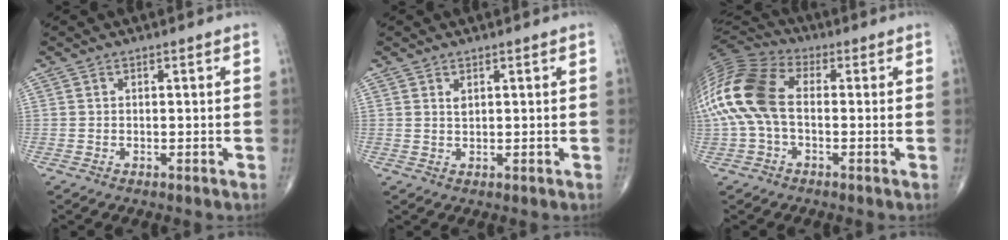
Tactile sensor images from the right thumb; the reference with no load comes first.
{"total": 1.1, "force": [0.7, 0.4, 0.7], "torque": [-0.011, -0.003, 0.014]}
{"total": 18.0, "force": [0.0, 10.9, 14.3], "torque": [-0.334, 0.029, -0.008]}